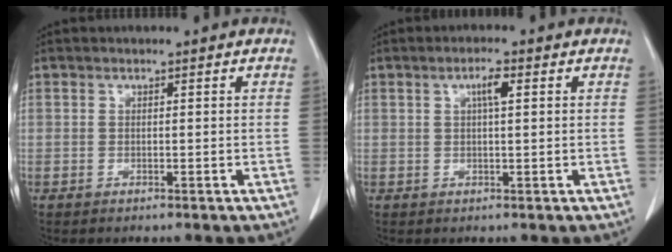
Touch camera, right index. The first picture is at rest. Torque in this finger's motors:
{"motor_torque": [0.04, 0.02, 0.02, 0.05]}